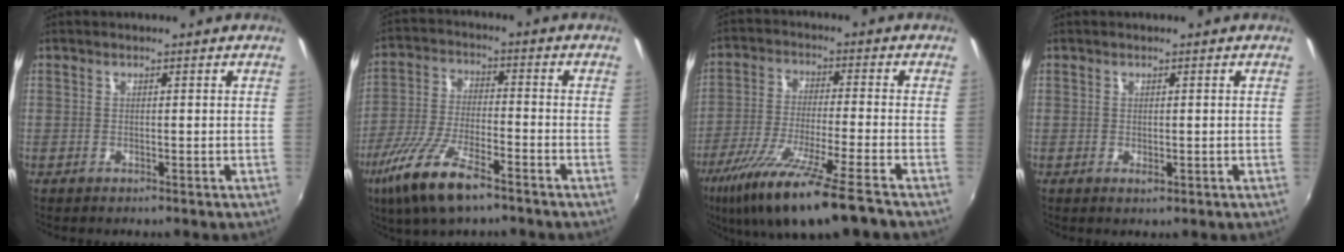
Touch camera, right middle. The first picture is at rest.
{"total": 12.9, "force": [-8.2, 3.7, 9.3], "torque": [-0.201, -0.025, -0.159]}
{"total": 16.1, "force": [-11.1, 0.3, 11.6], "torque": [-0.233, -0.051, -0.196]}
{"total": 0.7, "force": [0.0, 0.5, 0.5], "torque": [-0.007, -0.003, -0.001]}